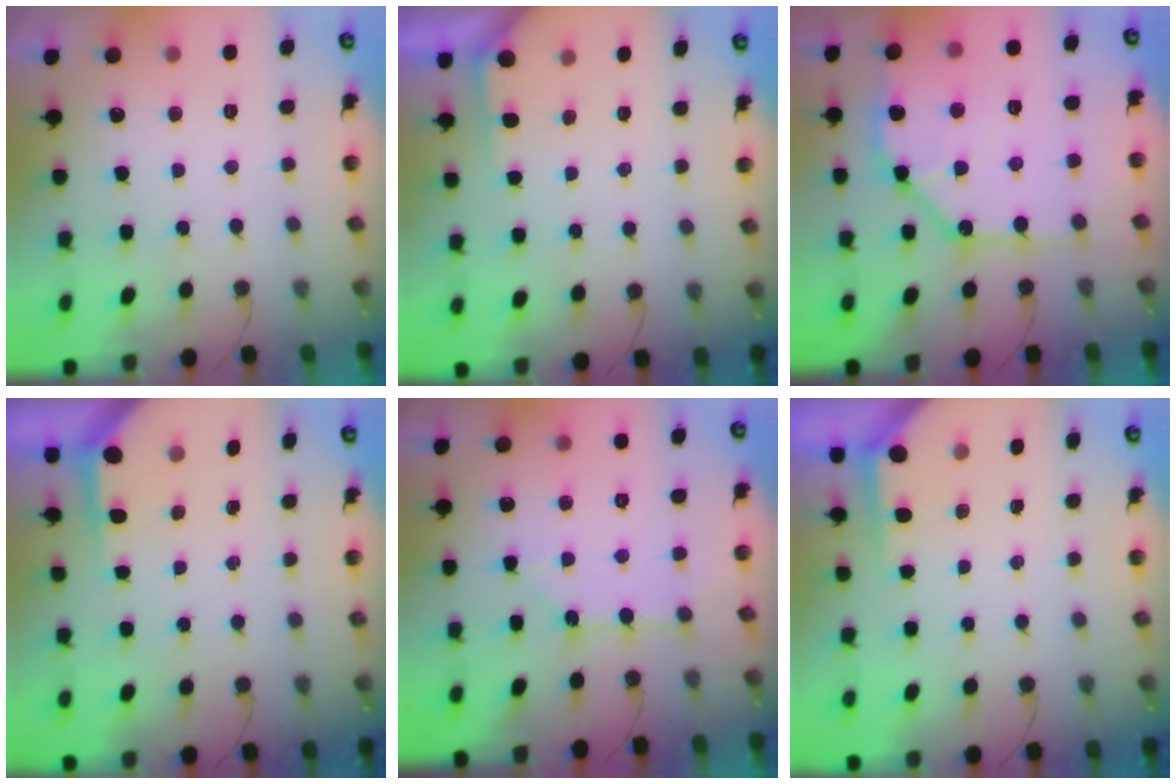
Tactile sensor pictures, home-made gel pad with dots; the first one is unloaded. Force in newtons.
{"total": 2.7, "press": 2.7, "slide": 0.3}
{"total": 15.7, "press": 15.6, "slide": 1.2}
{"total": 3.6, "press": 3.6, "slide": 0.4}
{"total": 2.5, "press": 2.5, "slide": 0.2}
{"total": 3.4, "press": 3.4, "slide": 0.3}